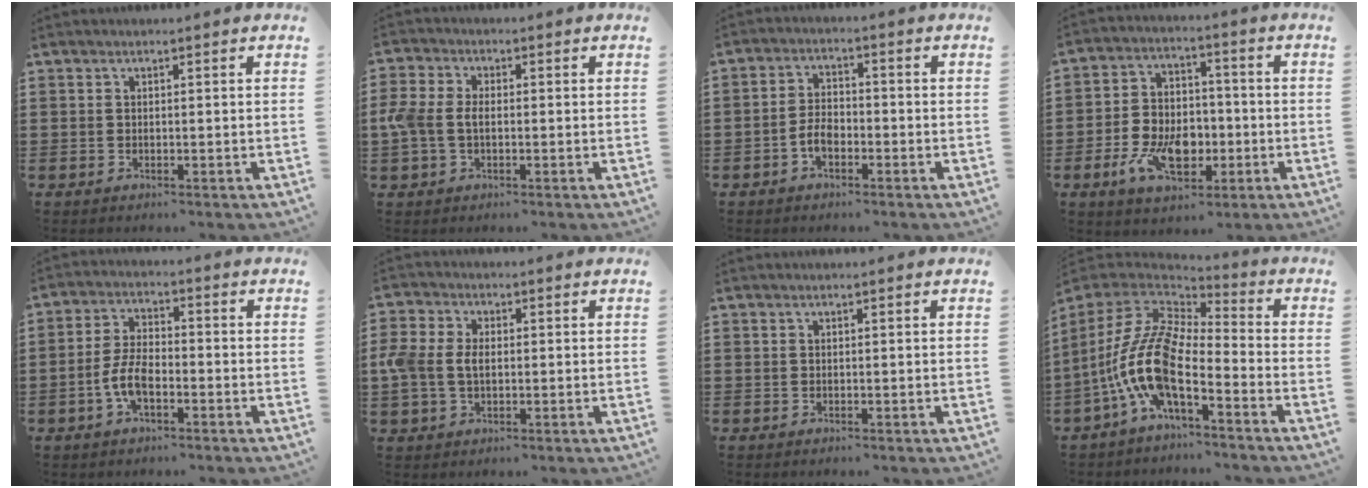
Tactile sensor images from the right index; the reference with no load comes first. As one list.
[{"total": 4.5, "force": [-0.6, 3.0, 3.3], "torque": [-0.102, -0.006, -0.022]}, {"total": 3.8, "force": [-1.6, 2.1, 2.8], "torque": [-0.071, -0.004, -0.037]}, {"total": 9.5, "force": [-3.1, 6.1, 6.6], "torque": [-0.144, 0.010, -0.055]}, {"total": 6.1, "force": [-2.2, 2.8, 4.9], "torque": [-0.119, -0.001, -0.048]}, {"total": 4.9, "force": [-0.4, 3.5, 3.3], "torque": [-0.099, 0.000, -0.017]}, {"total": 0.0}, {"total": 12.4, "force": [-4.8, 4.7, 10.4], "torque": [-0.254, -0.018, -0.108]}]